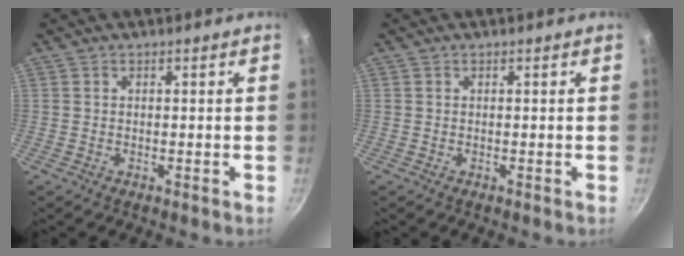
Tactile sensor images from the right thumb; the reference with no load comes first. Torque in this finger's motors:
{"motor_torque": [0.00, 0.00, -0.01, 0.01, 0.04]}